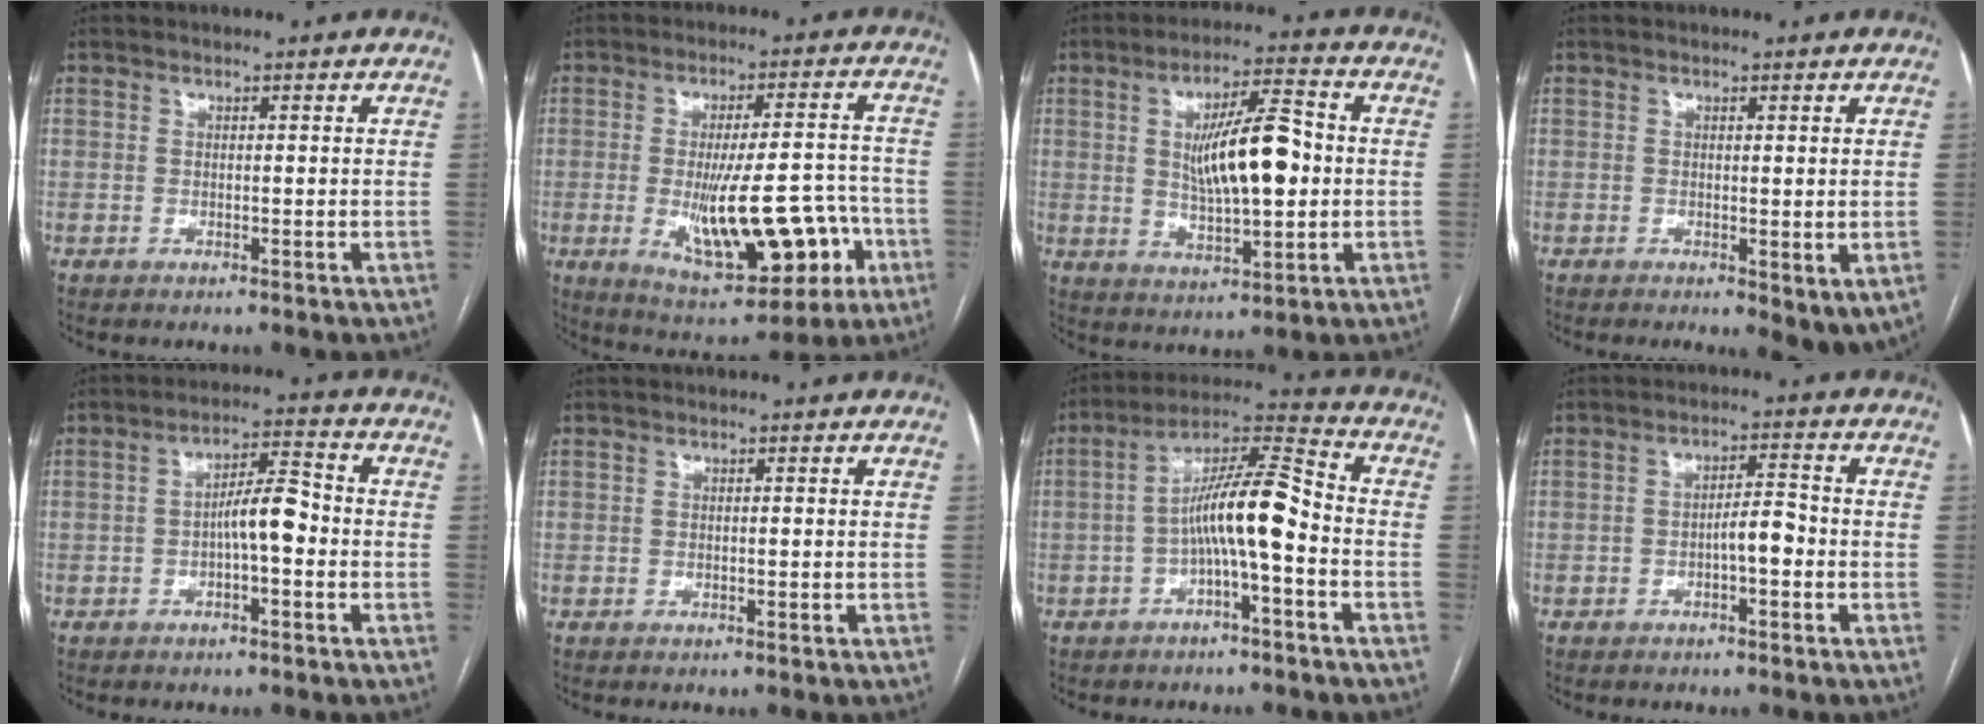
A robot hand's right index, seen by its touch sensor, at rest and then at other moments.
{"total": 16.7, "force": [-4.7, 5.2, 15.2], "torque": [-0.236, 0.005, -0.054]}
{"total": 12.2, "force": [0.8, 3.1, 11.8], "torque": [-0.203, 0.012, 0.016]}
{"total": 5.0, "force": [-1.2, 1.7, 4.5], "torque": [-0.052, -0.014, -0.011]}
{"total": 6.0, "force": [-1.2, 1.5, 5.7], "torque": [-0.093, 0.021, -0.020]}
{"total": 0.0}
{"total": 10.5, "force": [-2.4, 1.2, 10.2], "torque": [-0.180, 0.034, -0.045]}
{"total": 3.7, "force": [-1.3, 0.9, 3.4], "torque": [-0.052, 0.011, -0.021]}